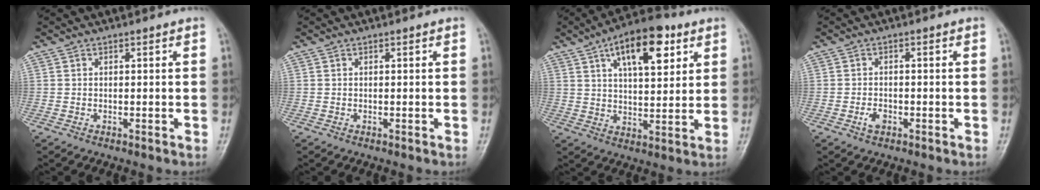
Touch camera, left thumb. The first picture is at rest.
{"total": 0.0}
{"total": 14.8, "force": [6.7, 6.3, 11.6], "torque": [-0.157, -0.011, 0.104]}
{"total": 2.3, "force": [-1.1, 1.5, 1.5], "torque": [-0.022, 0.006, -0.020]}